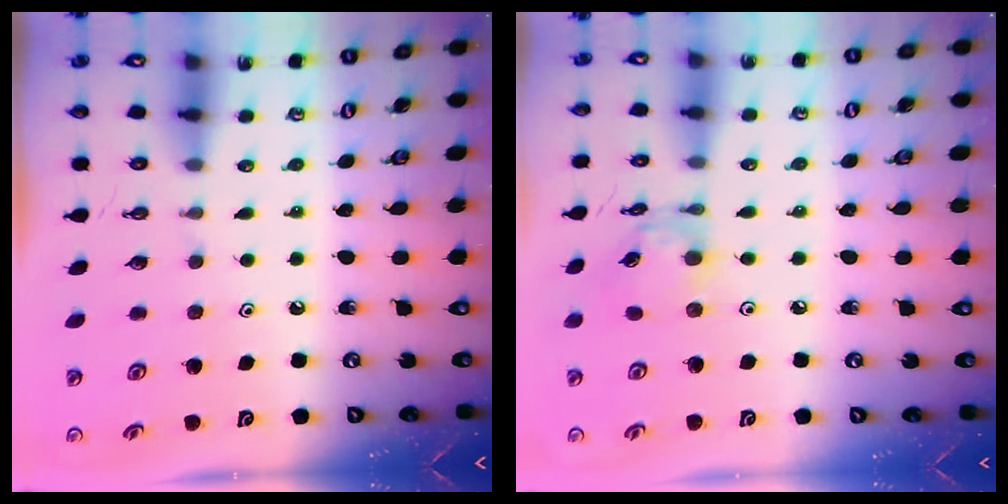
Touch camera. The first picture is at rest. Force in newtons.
{"total": 10.6, "press": 10.6, "slide": 0.9}